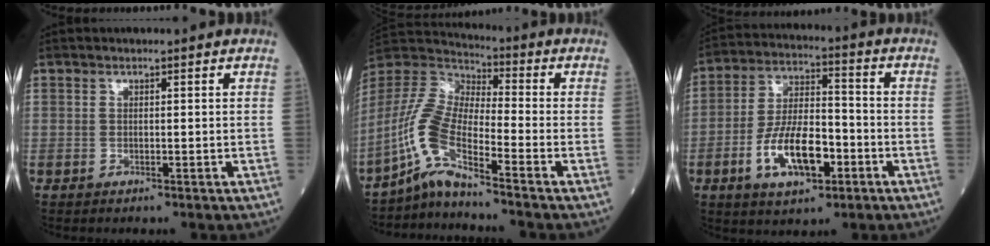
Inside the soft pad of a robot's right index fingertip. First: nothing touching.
{"total": 8.8, "force": [-6.0, 0.8, 6.3], "torque": [-0.157, 0.001, -0.127]}
{"total": 11.8, "force": [-4.4, 4.7, 9.9], "torque": [-0.199, 0.007, -0.073]}